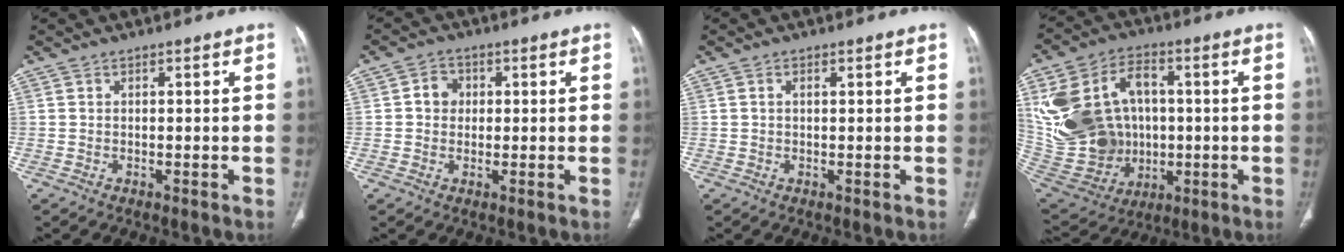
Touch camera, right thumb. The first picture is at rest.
{"total": 3.7, "force": [0.4, 3.3, 1.6], "torque": [-0.009, 0.008, 0.002]}
{"total": 1.0, "force": [0.3, 0.5, 0.8], "torque": [-0.019, 0.005, 0.006]}
{"total": 26.0, "force": [2.7, 20.0, 16.5], "torque": [-0.343, 0.023, 0.079]}